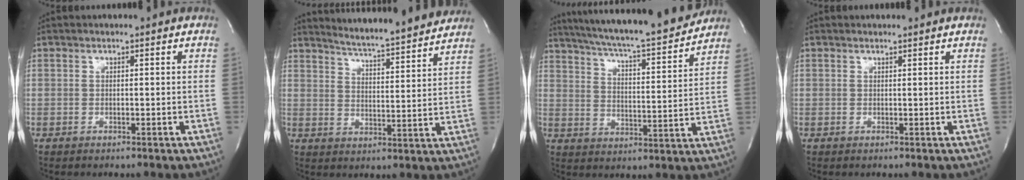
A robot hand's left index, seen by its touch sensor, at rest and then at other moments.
{"total": 14.7, "force": [13.9, -0.3, 4.7], "torque": [-0.083, -0.024, 0.187]}
{"total": 20.1, "force": [18.1, 1.0, 8.6], "torque": [-0.146, -0.021, 0.259]}
{"total": 1.0, "force": [1.0, 0.0, 0.0], "torque": [-0.010, -0.002, 0.012]}